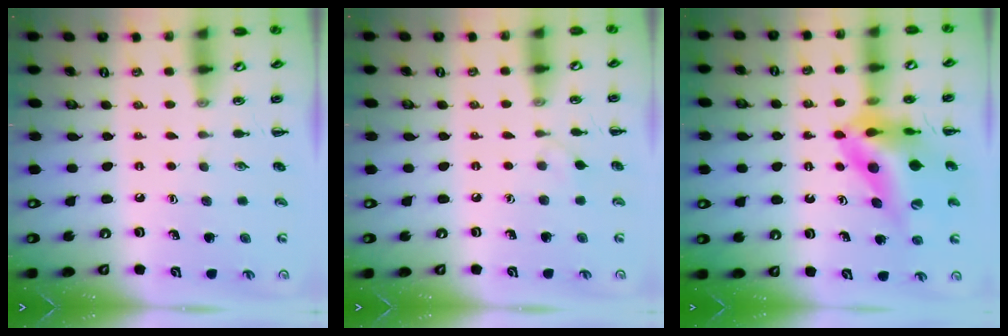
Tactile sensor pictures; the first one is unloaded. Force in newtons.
{"total": 3.0, "press": 2.8, "slide": 1.0}
{"total": 15.3, "press": 14.5, "slide": 4.9}